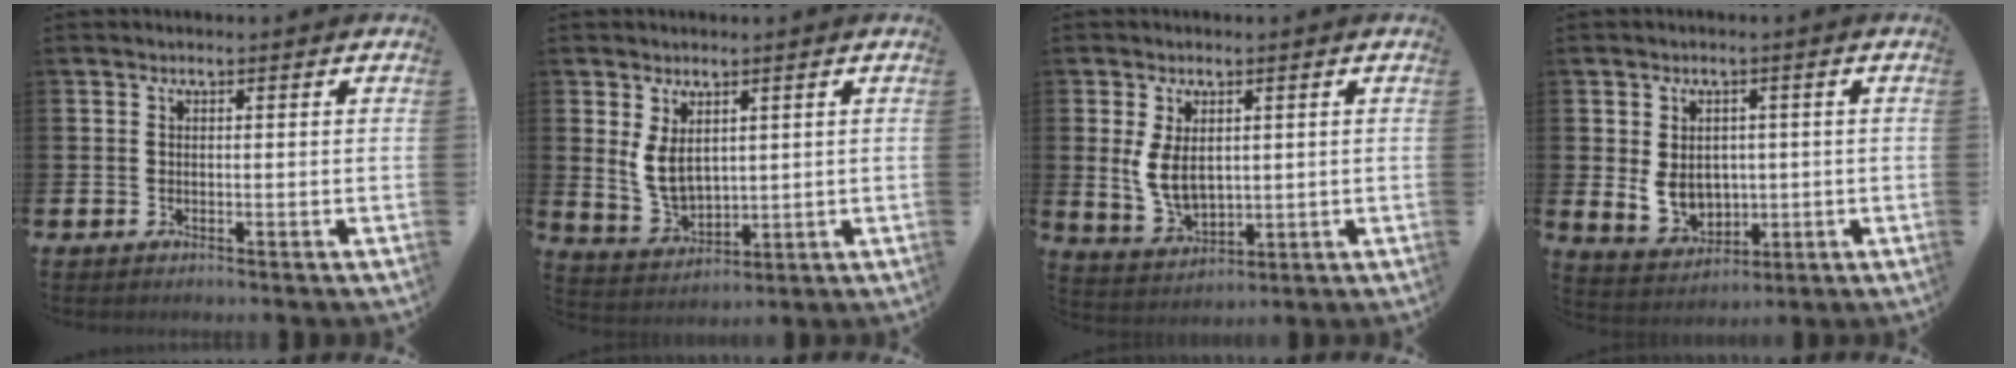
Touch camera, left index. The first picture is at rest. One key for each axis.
{"total": 4.7, "fx": 2.4, "fy": 2.6, "fz": 3.1, "tx": -0.053, "ty": -0.010, "tz": 0.041}
{"total": 5.4, "fx": 1.2, "fy": 3.2, "fz": 4.1, "tx": -0.076, "ty": 0.000, "tz": 0.019}
{"total": 4.9, "fx": 0.2, "fy": 4.1, "fz": 2.7, "tx": -0.039, "ty": 0.003, "tz": 0.000}